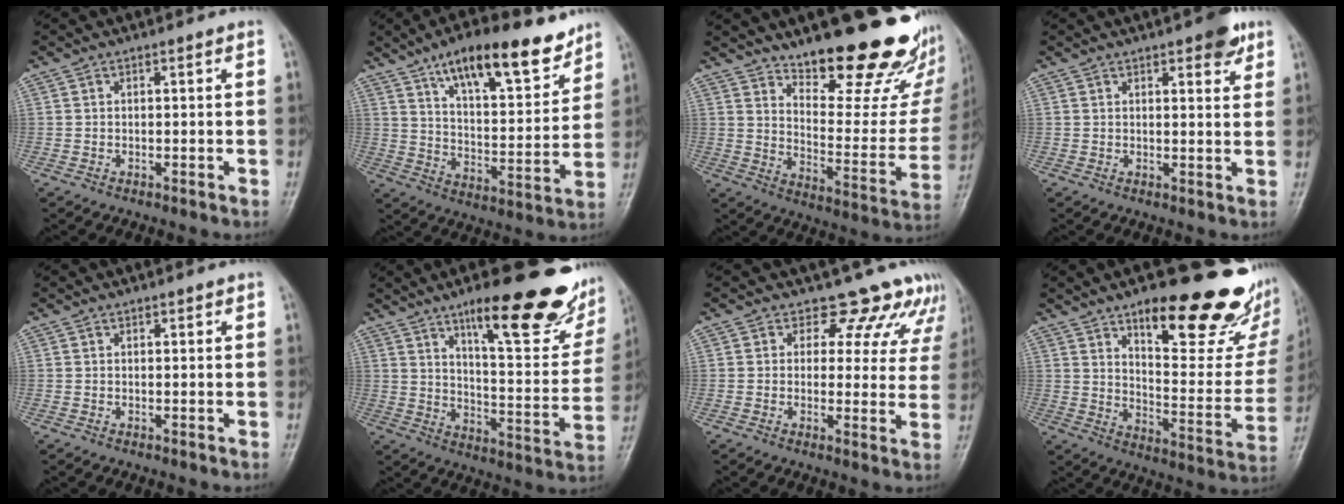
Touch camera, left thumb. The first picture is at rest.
{"total": 18.4, "force": [12.3, 6.5, 12.0], "torque": [-0.147, -0.058, 0.202]}
{"total": 24.7, "force": [17.9, 8.1, 14.9], "torque": [-0.162, -0.120, 0.252]}
{"total": 5.4, "force": [3.3, 2.1, 3.8], "torque": [-0.031, -0.013, 0.038]}
{"total": 0.9, "force": [0.6, 0.5, 0.4], "torque": [0.005, -0.002, 0.005]}
{"total": 24.6, "force": [15.6, 6.7, 17.8], "torque": [-0.202, -0.072, 0.230]}
{"total": 10.0, "force": [8.7, 4.8, 1.4], "torque": [0.035, -0.048, 0.078]}
{"total": 27.3, "force": [16.9, 9.5, 19.2], "torque": [-0.208, -0.083, 0.245]}